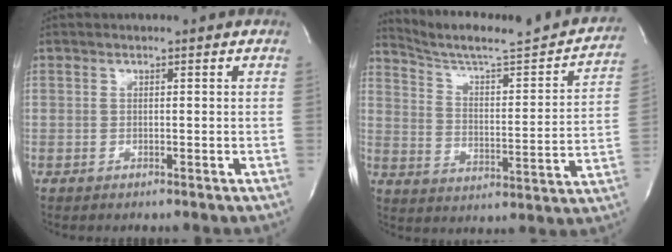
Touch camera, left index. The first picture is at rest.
{"total": 22.2, "force": [20.2, 1.6, 9.1], "torque": [-0.132, -0.034, 0.275]}